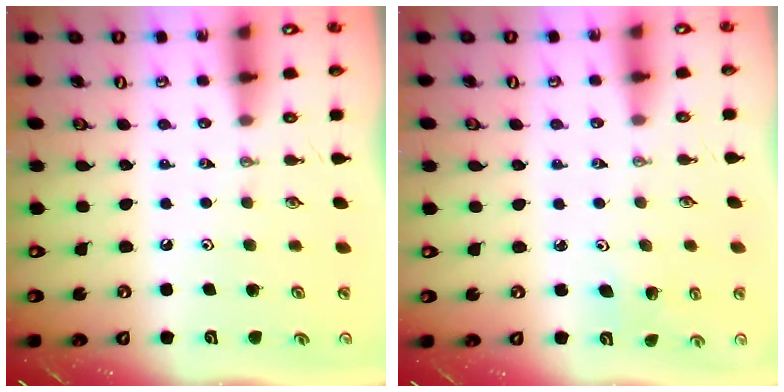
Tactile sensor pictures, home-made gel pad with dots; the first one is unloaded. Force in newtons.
{"total": 2.8, "press": 2.7, "slide": 1.0}